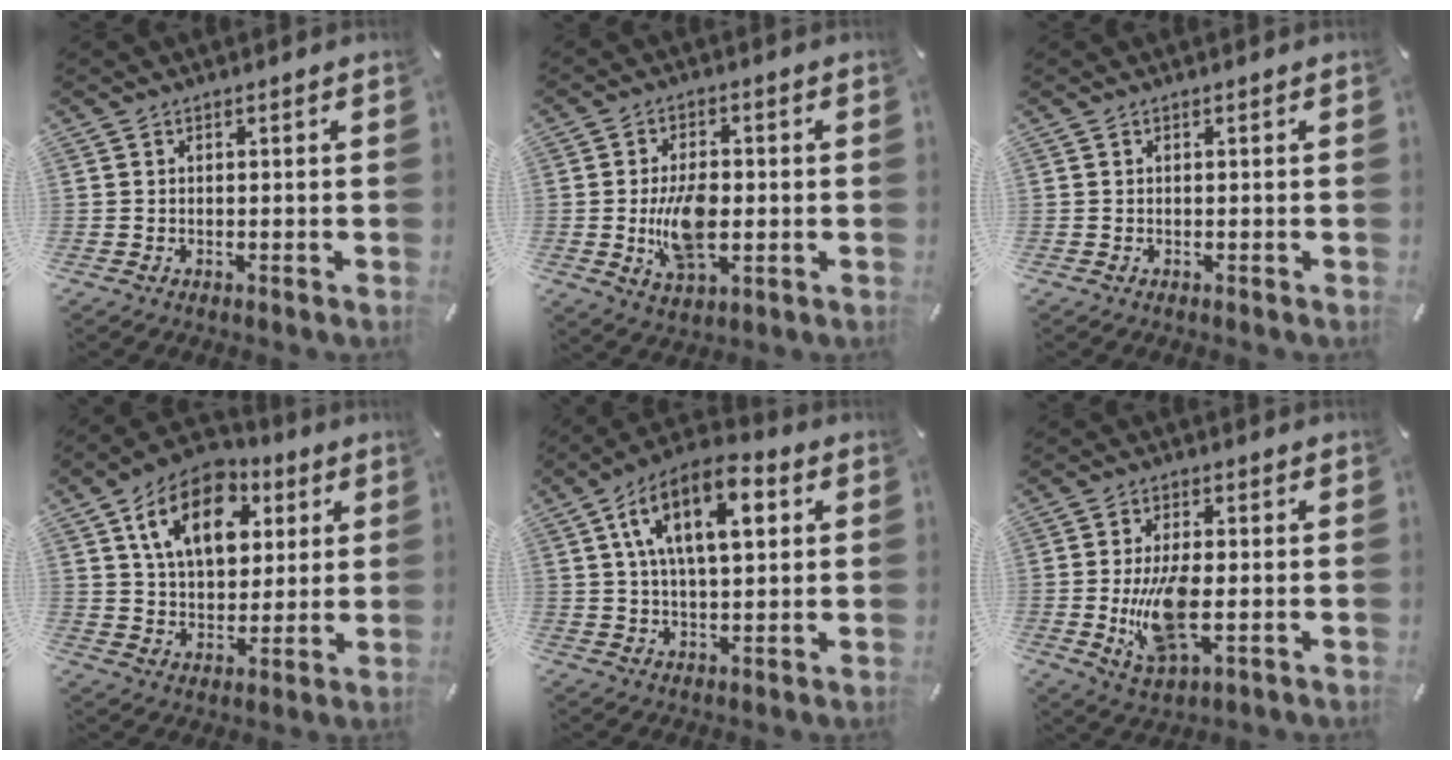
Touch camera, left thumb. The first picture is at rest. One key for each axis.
{"total": 10.9, "fx": -1.2, "fy": 6.4, "fz": 8.8, "tx": -0.170, "ty": -0.005, "tz": -0.021}
{"total": 0.0}
{"total": 15.9, "fx": 6.7, "fy": 10.6, "fz": 9.8, "tx": -0.171, "ty": -0.009, "tz": 0.120}
{"total": 14.2, "fx": 5.3, "fy": 7.2, "fz": 11.1, "tx": -0.185, "ty": -0.004, "tz": 0.087}
{"total": 11.9, "fx": -1.0, "fy": 5.6, "fz": 10.5, "tx": -0.219, "ty": -0.018, "tz": -0.015}